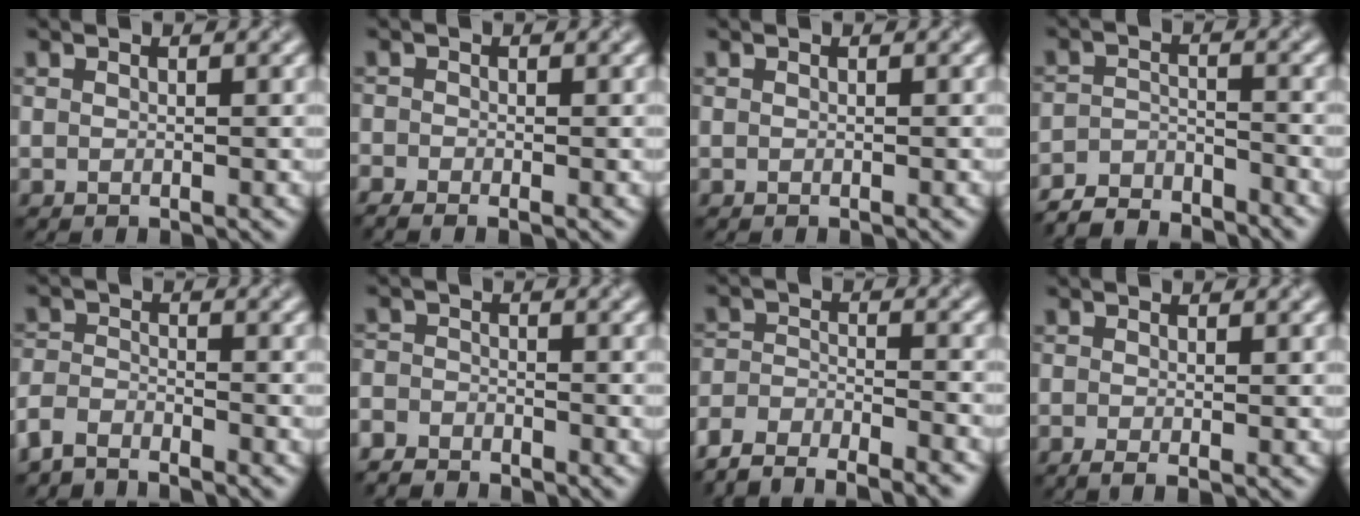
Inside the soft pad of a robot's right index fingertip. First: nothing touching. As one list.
[{"total": 1.6, "force": [-1.2, 0.5, 0.8], "torque": [-0.020, -0.006, -0.025]}, {"total": 0.0}, {"total": 4.8, "force": [-4.6, 0.8, 0.8], "torque": [-0.016, -0.002, -0.092]}, {"total": 3.3, "force": [-3.1, 0.8, 0.7], "torque": [-0.020, -0.002, -0.072]}, {"total": 3.4, "force": [-3.2, 0.8, 0.4], "torque": [-0.006, -0.005, -0.070]}, {"total": 7.4, "force": [-6.9, 1.6, 2.1], "torque": [-0.039, -0.013, -0.117]}, {"total": 1.2, "force": [-0.4, 0.2, 1.1], "torque": [-0.024, -0.003, -0.009]}]